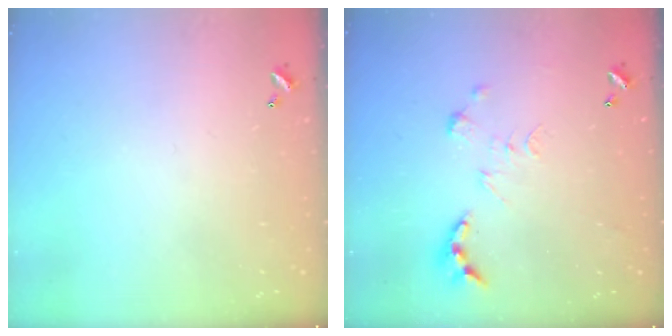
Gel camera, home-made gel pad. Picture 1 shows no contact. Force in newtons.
{"total": 0.0}